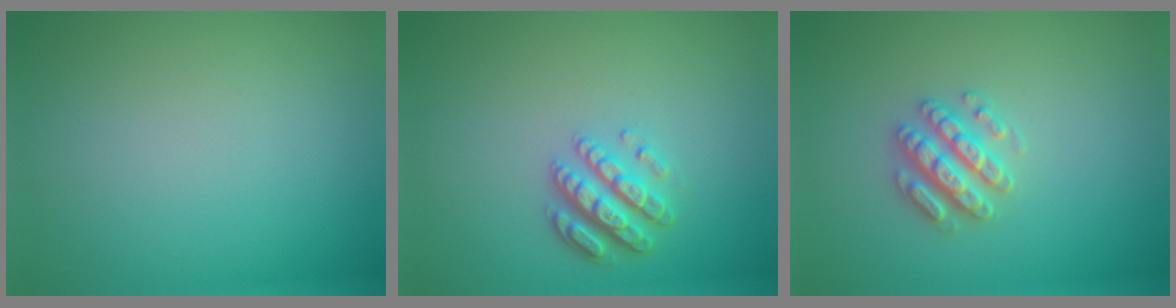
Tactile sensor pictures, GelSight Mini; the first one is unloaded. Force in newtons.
{"total": 2.9, "press": 2.8, "slide": 1.1}
{"total": 2.9, "press": 2.8, "slide": 0.6}